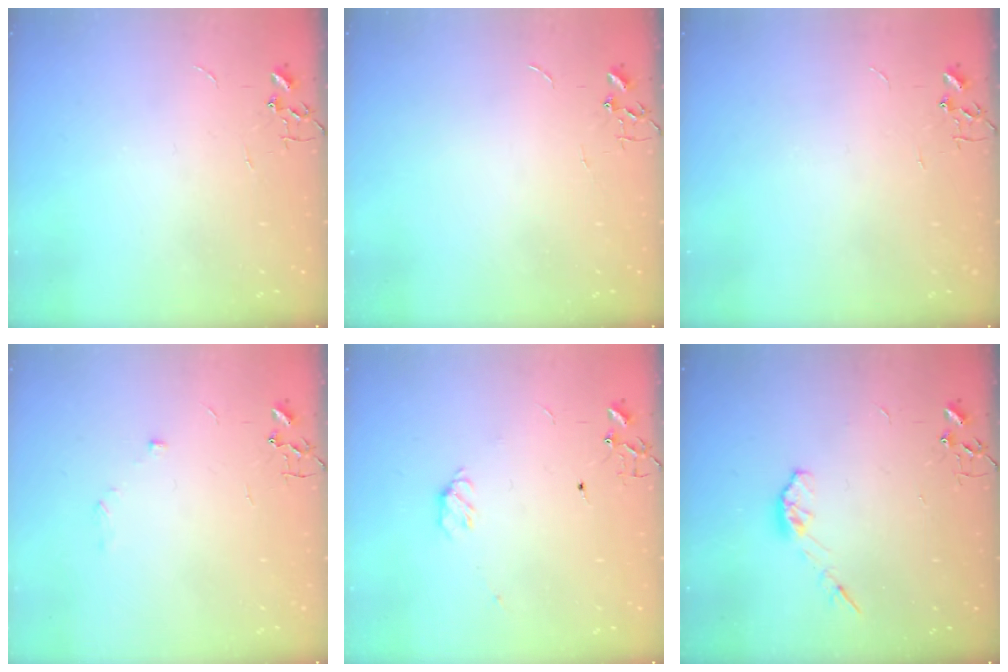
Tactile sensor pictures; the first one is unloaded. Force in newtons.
{"total": 0.0}
{"total": 0.0}
{"total": 5.6, "press": 5.6, "slide": 0.7}
{"total": 3.4, "press": 3.4, "slide": 0.7}
{"total": 6.1, "press": 6.1, "slide": 0.5}